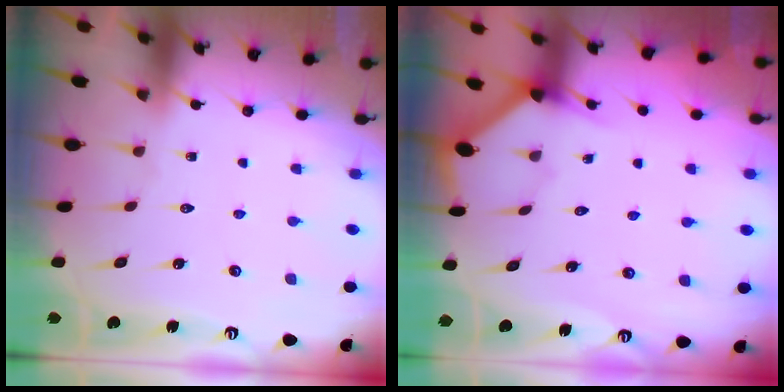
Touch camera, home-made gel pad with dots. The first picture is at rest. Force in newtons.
{"total": 3.7, "press": 3.7, "slide": 0.4}